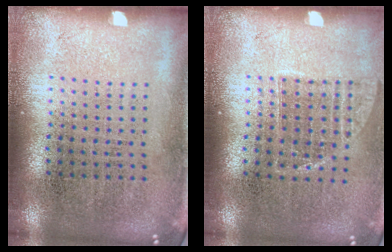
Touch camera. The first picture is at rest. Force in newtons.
{"total": 0.9, "press": 0.8, "slide": 0.3}